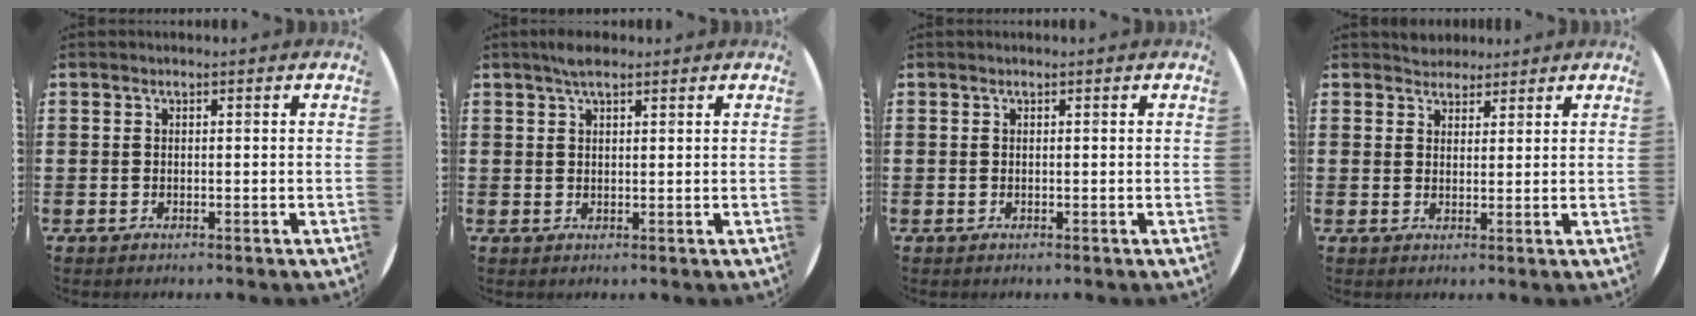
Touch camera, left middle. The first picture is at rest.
{"total": 2.5, "force": [1.9, 0.7, 1.4], "torque": [-0.031, 0.007, 0.034]}
{"total": 0.0}
{"total": 2.5, "force": [2.4, 0.8, -0.2], "torque": [0.007, -0.003, 0.045]}